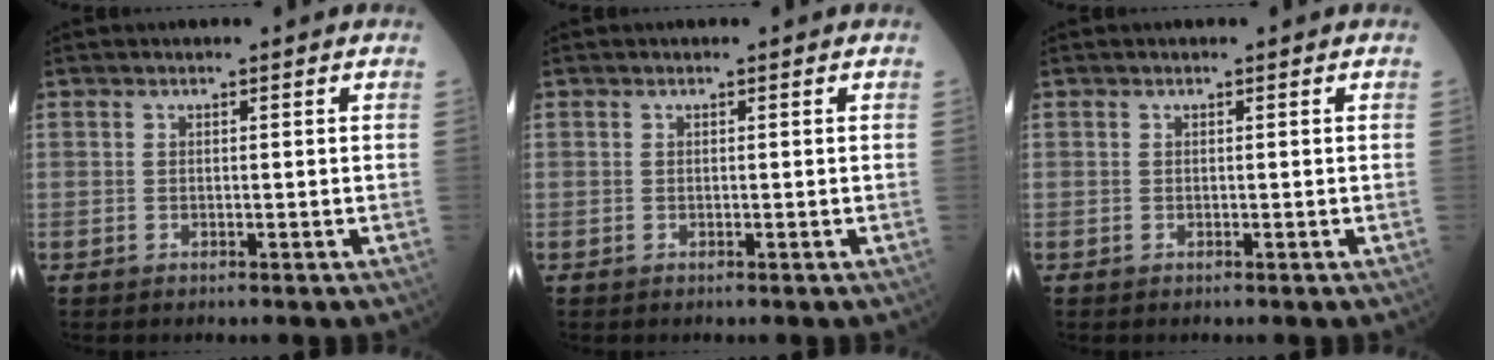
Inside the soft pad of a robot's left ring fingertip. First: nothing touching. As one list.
[{"total": 0.0}, {"total": 0.0}]